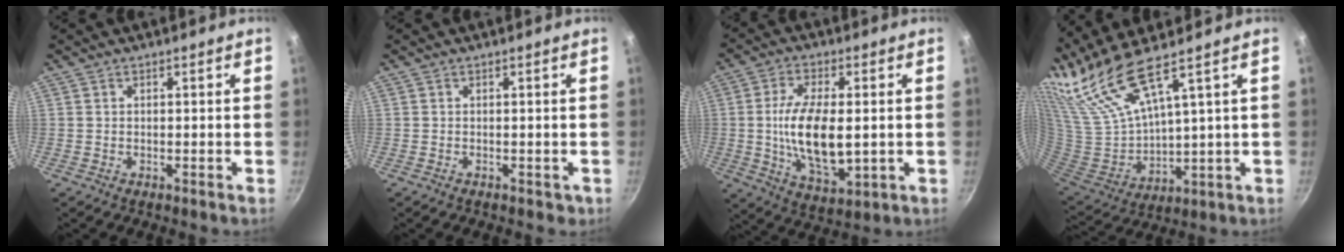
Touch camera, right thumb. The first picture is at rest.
{"total": 1.1, "force": [-0.5, 0.8, 0.6], "torque": [-0.003, -0.001, -0.004]}
{"total": 14.5, "force": [-0.2, 6.9, 12.8], "torque": [-0.232, -0.004, 0.002]}
{"total": 14.7, "force": [11.1, 1.8, 9.5], "torque": [-0.185, -0.063, 0.242]}